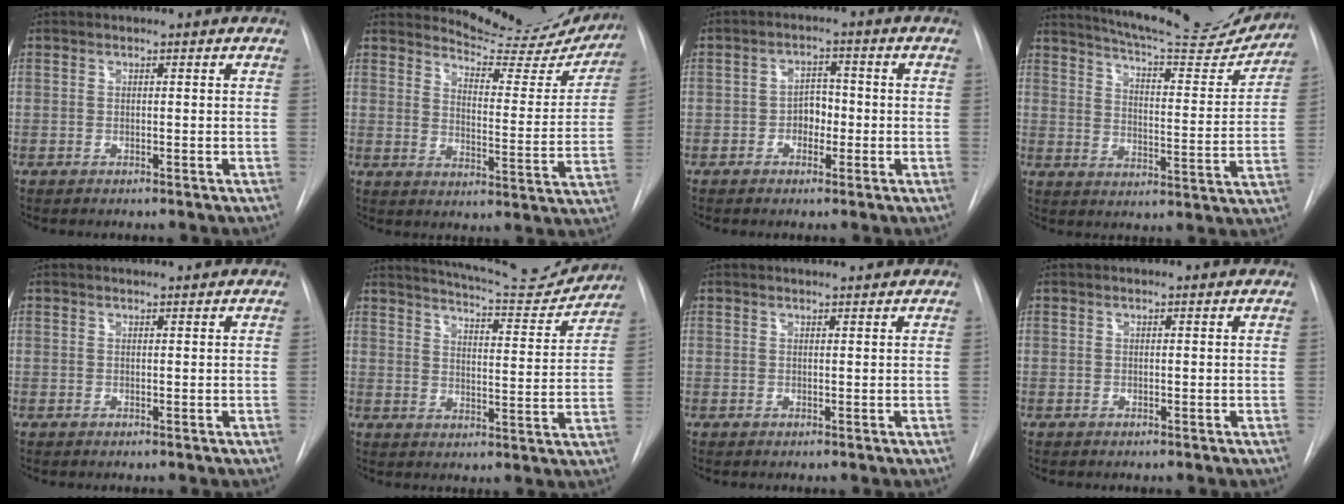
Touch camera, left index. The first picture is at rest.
{"total": 16.1, "force": [15.6, 2.6, 2.7], "torque": [-0.027, -0.071, 0.181]}
{"total": 3.1, "force": [-0.8, 2.2, 2.1], "torque": [-0.026, 0.009, -0.016]}
{"total": 18.6, "force": [17.5, 2.2, 6.0], "torque": [-0.089, -0.048, 0.226]}
{"total": 2.3, "force": [2.3, 0.0, 0.6], "torque": [-0.008, 0.010, 0.029]}
{"total": 14.6, "force": [14.2, 0.8, 3.3], "torque": [-0.053, -0.041, 0.183]}
{"total": 3.5, "force": [3.4, 0.1, 0.9], "torque": [-0.015, 0.012, 0.042]}
{"total": 1.8, "force": [1.7, 0.2, 0.5], "torque": [-0.013, 0.014, 0.018]}